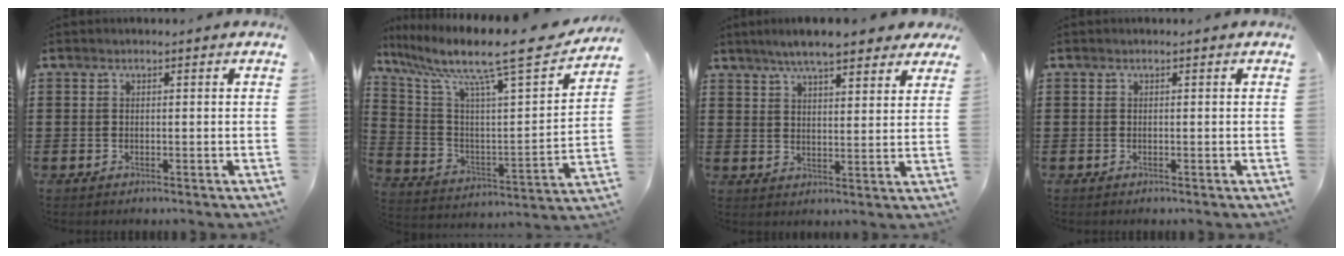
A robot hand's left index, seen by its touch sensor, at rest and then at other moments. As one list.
[{"total": 12.5, "force": [9.8, 0.8, 7.7], "torque": [-0.170, -0.068, 0.148]}, {"total": 6.9, "force": [5.9, 1.1, 3.5], "torque": [-0.087, -0.007, 0.106]}, {"total": 0.0}]